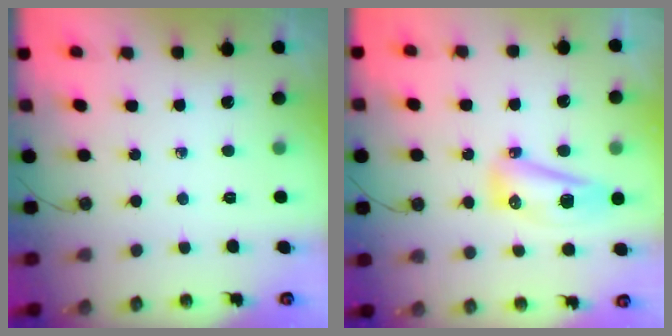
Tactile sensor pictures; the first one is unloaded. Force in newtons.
{"total": 10.8, "press": 10.8, "slide": 1.3}